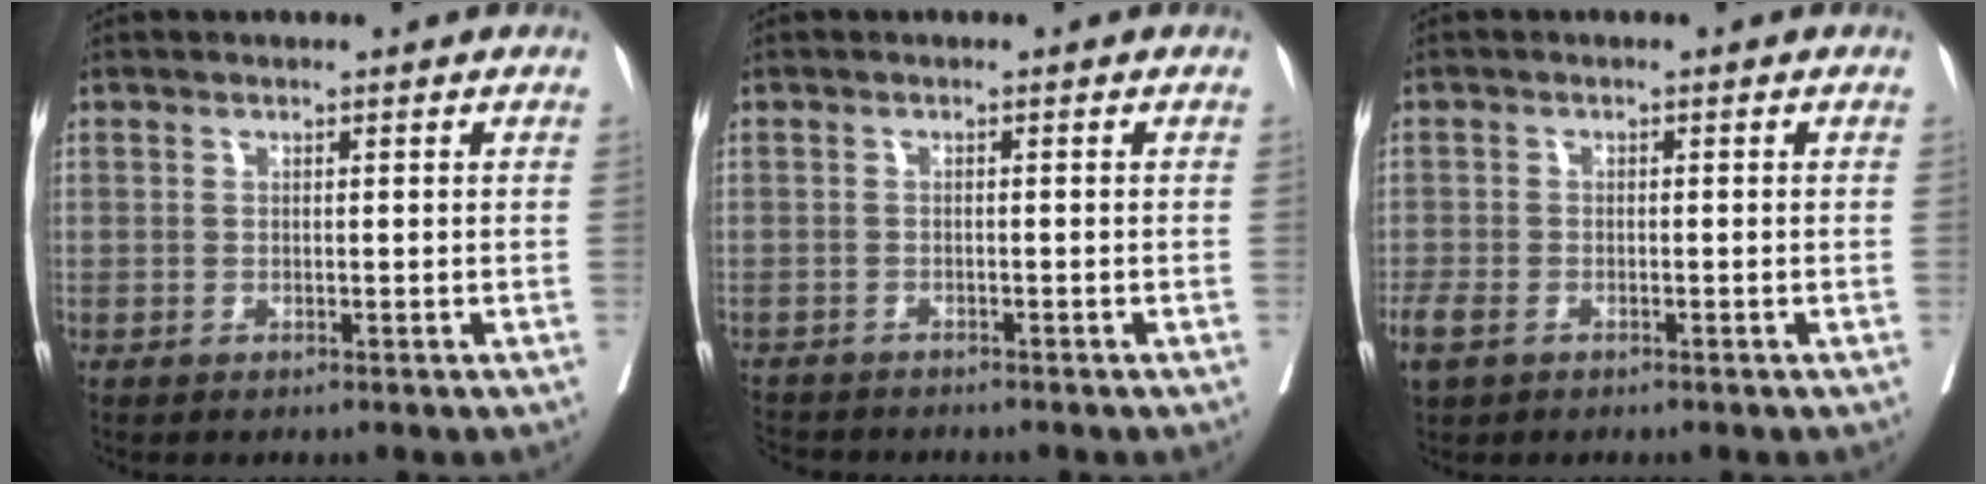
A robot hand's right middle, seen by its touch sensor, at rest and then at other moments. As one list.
[{"total": 4.1, "force": [-4.0, 1.1, 0.3], "torque": [-0.006, -0.012, -0.068]}, {"total": 3.8, "force": [-2.3, 2.3, 2.0], "torque": [-0.048, -0.007, -0.042]}]